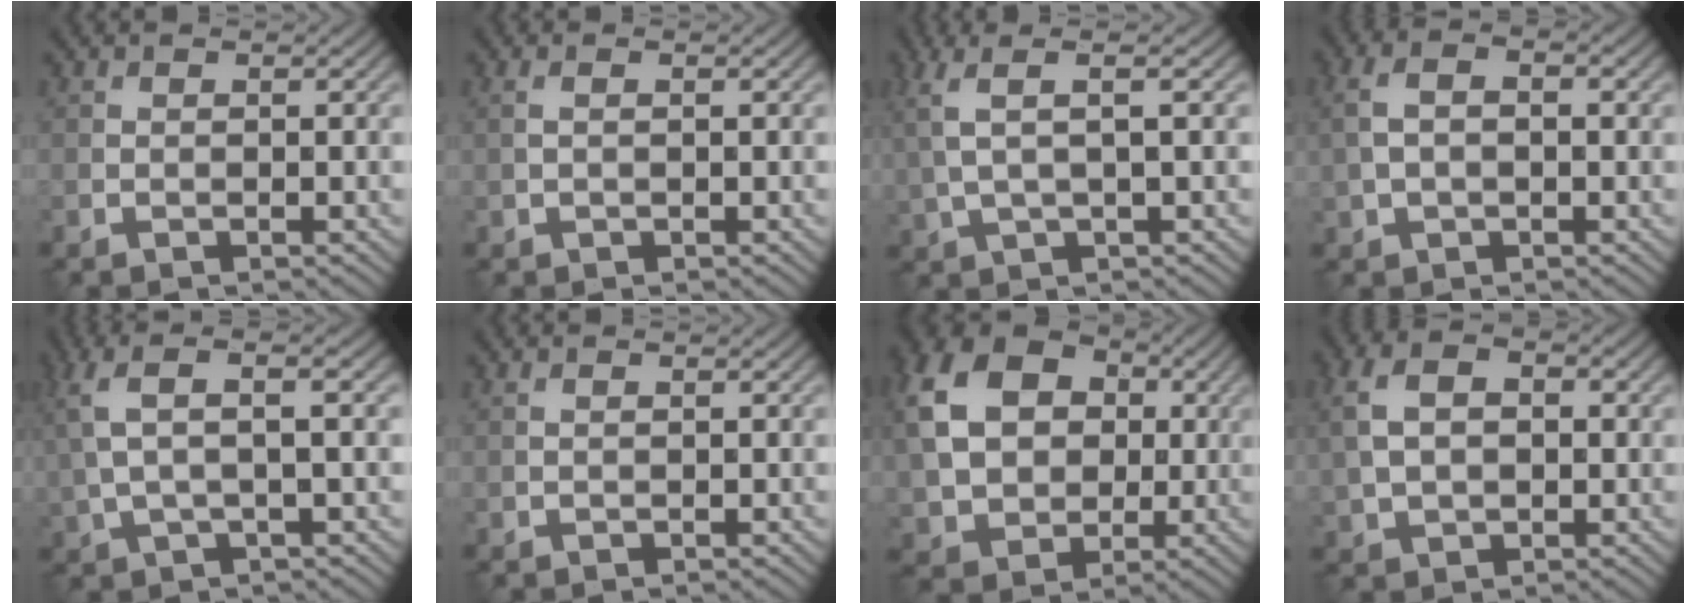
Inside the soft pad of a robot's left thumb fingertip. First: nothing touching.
{"total": 1.0, "force": [0.2, 0.3, 1.0], "torque": [-0.024, 0.004, 0.001]}
{"total": 6.1, "force": [2.1, 1.6, 5.5], "torque": [-0.121, 0.019, 0.038]}
{"total": 4.6, "force": [0.6, 2.6, 3.7], "torque": [-0.090, 0.011, 0.008]}
{"total": 7.5, "force": [2.2, 2.4, 6.8], "torque": [-0.156, 0.017, 0.040]}
{"total": 0.6, "force": [0.2, 0.2, 0.5], "torque": [-0.012, 0.003, 0.002]}
{"total": 13.3, "force": [2.0, 10.4, 8.1], "torque": [-0.218, 0.007, 0.036]}
{"total": 7.2, "force": [1.3, 4.7, 5.3], "torque": [-0.124, 0.005, 0.020]}